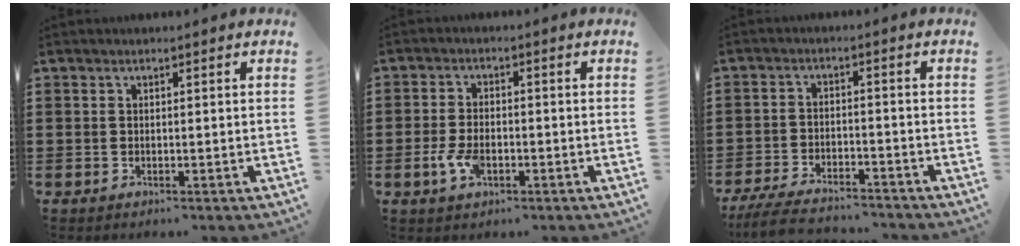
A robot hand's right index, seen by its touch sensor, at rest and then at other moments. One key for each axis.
{"total": 4.3, "fx": -1.5, "fy": 2.3, "fz": 3.3, "tx": -0.078, "ty": -0.006, "tz": -0.031}
{"total": 5.4, "fx": -5.2, "fy": 0.6, "fz": 1.6, "tx": -0.043, "ty": -0.001, "tz": -0.105}